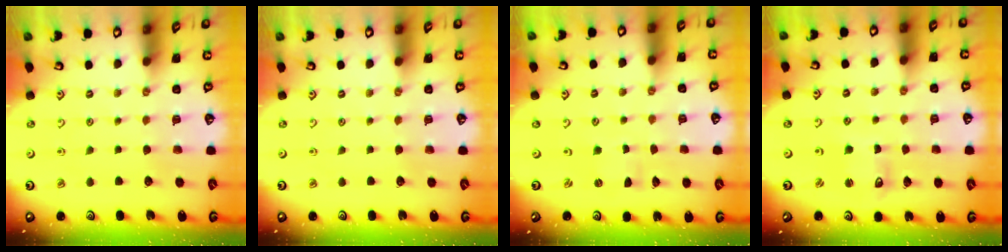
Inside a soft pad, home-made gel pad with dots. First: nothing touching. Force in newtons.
{"total": 0.0}
{"total": 0.0}
{"total": 3.6, "press": 3.6, "slide": 0.4}